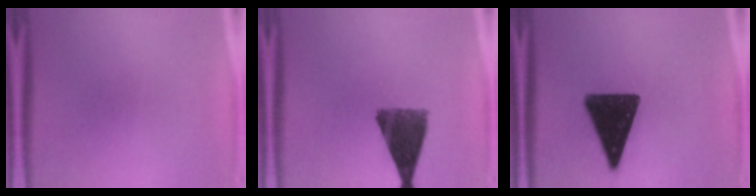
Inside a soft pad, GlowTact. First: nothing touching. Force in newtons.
{"total": 10.4}
{"total": 15.2}